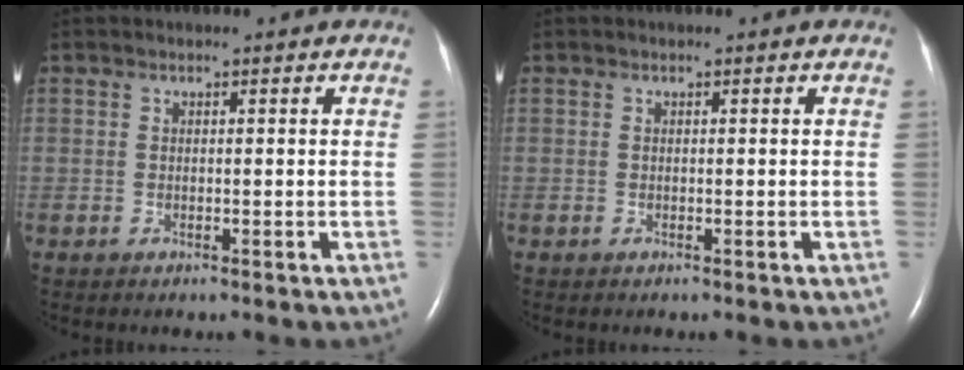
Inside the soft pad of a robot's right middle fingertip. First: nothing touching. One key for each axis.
{"total": 0.0}